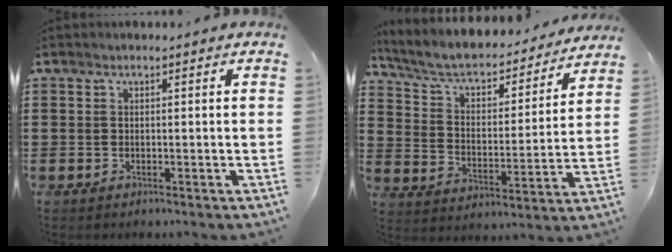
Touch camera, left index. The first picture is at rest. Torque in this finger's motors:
{"motor_torque": [1.55, -0.59, 0.54, 0.20]}